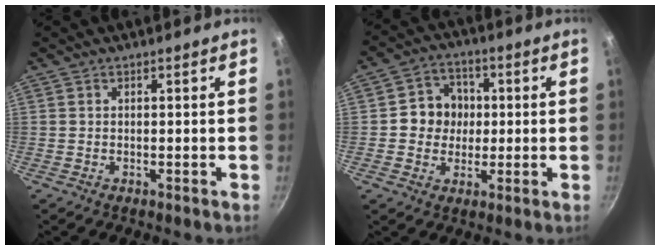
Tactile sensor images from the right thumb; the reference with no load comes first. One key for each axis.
{"total": 8.0, "fx": 0.4, "fy": 7.4, "fz": 3.1, "tx": -0.009, "ty": 0.009, "tz": -0.007}